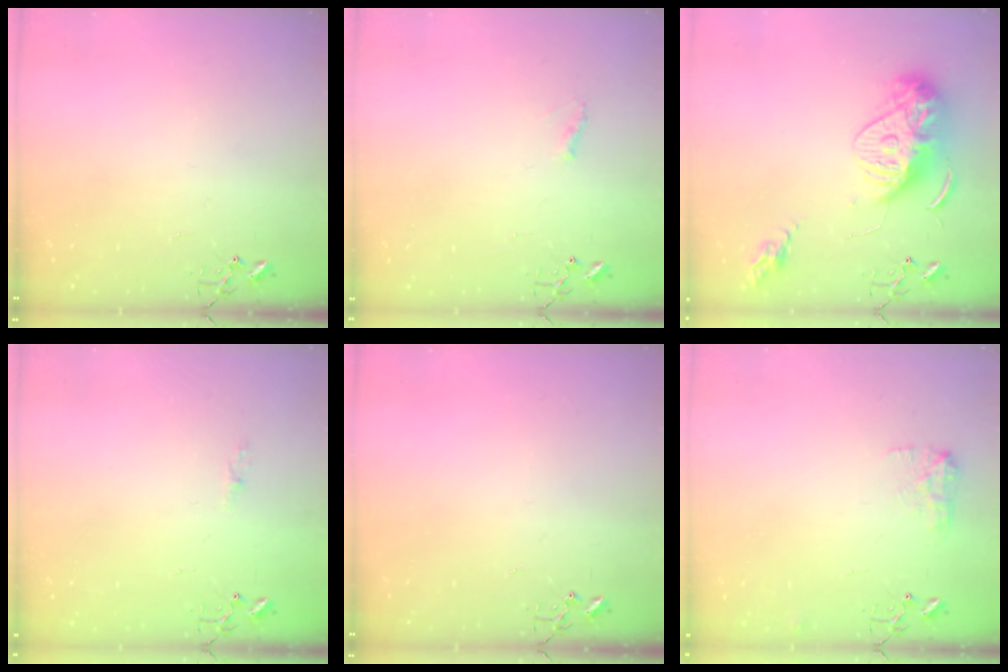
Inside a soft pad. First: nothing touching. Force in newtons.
{"total": 4.7, "press": 4.6, "slide": 0.6}
{"total": 15.7, "press": 15.6, "slide": 1.4}
{"total": 3.3, "press": 3.3, "slide": 0.4}
{"total": 0.0}
{"total": 8.3, "press": 8.2, "slide": 0.3}